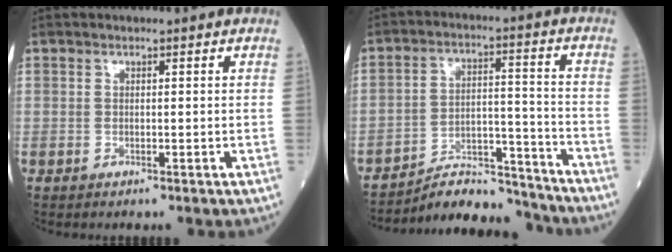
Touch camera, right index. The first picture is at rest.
{"total": 10.7, "force": [-10.6, 1.3, 0.8], "torque": [-0.008, 0.039, -0.176]}